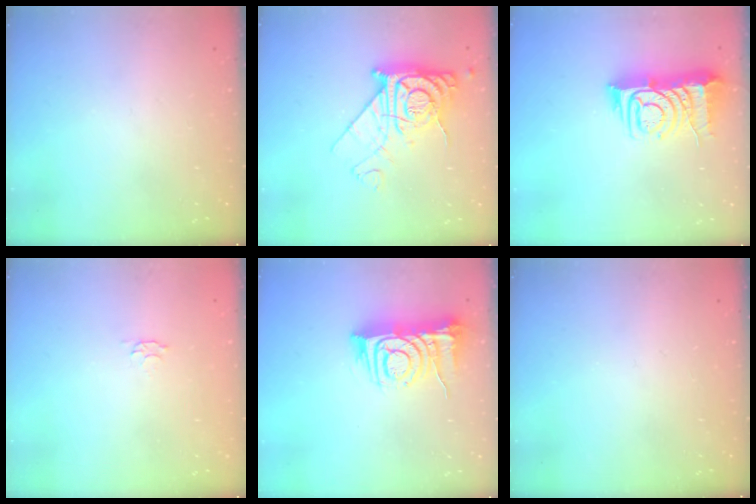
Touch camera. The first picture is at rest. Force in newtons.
{"total": 13.8, "press": 13.7, "slide": 1.3}
{"total": 9.5, "press": 9.4, "slide": 1.2}
{"total": 2.8, "press": 2.7, "slide": 0.5}
{"total": 10.2, "press": 10.2, "slide": 1.2}
{"total": 0.0}